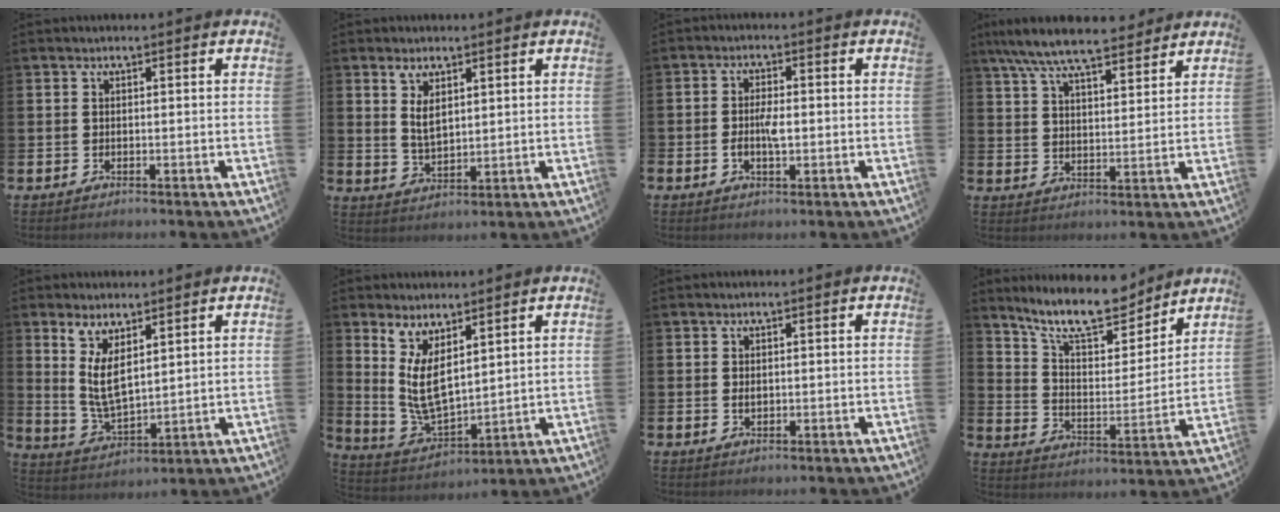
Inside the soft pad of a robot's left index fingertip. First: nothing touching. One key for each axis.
{"total": 3.7, "fx": 2.3, "fy": 1.6, "fz": 2.4, "tx": -0.037, "ty": -0.007, "tz": 0.037}
{"total": 2.9, "fx": -0.5, "fy": 1.3, "fz": 2.5, "tx": -0.045, "ty": 0.002, "tz": -0.011}
{"total": 8.4, "fx": 7.7, "fy": 1.6, "fz": 2.9, "tx": -0.080, "ty": -0.032, "tz": 0.139}
{"total": 6.2, "fx": 3.4, "fy": 2.6, "fz": 4.5, "tx": -0.095, "ty": -0.014, "tz": 0.061}
{"total": 6.6, "fx": 3.2, "fy": 3.0, "fz": 5.0, "tx": -0.123, "ty": -0.022, "tz": 0.058}
{"total": 0.8, "fx": 0.2, "fy": 0.6, "fz": 0.6, "tx": -0.003, "ty": 0.001, "tz": 0.001}
{"total": 12.1, "fx": 10.6, "fy": 3.2, "fz": 4.9, "tx": -0.125, "ty": -0.061, "tz": 0.190}